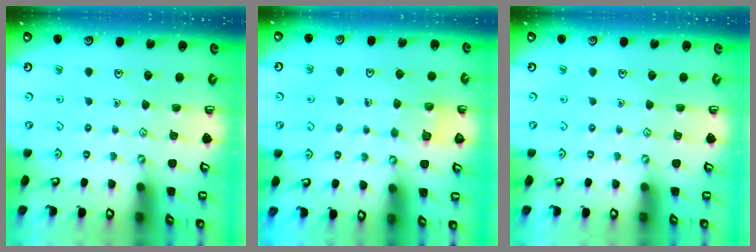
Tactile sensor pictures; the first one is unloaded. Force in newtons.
{"total": 2.6, "press": 2.6, "slide": 0.1}
{"total": 0.0}